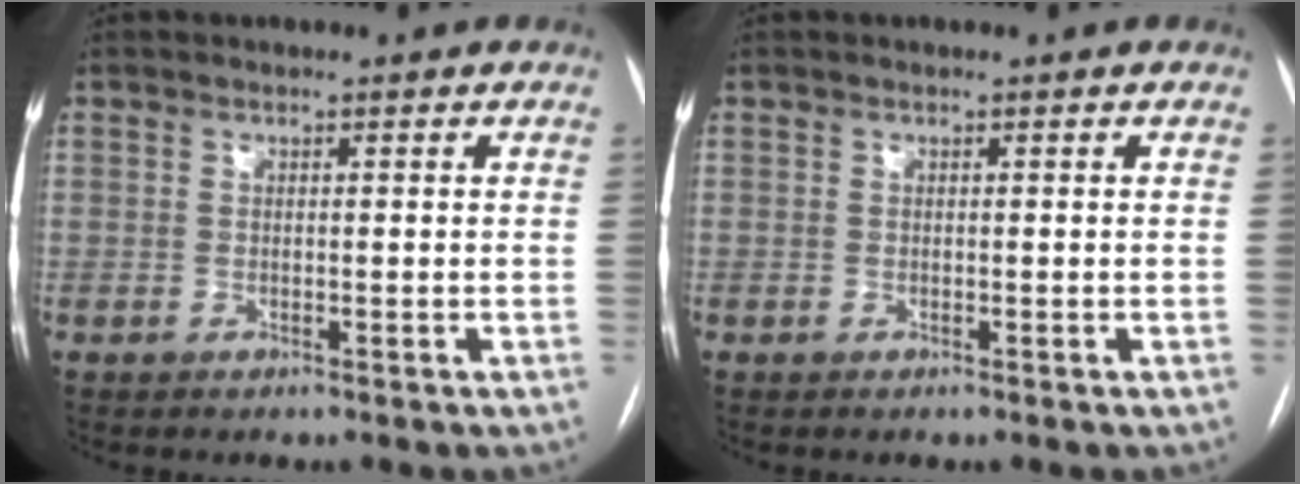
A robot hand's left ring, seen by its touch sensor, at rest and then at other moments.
{"total": 0.0}